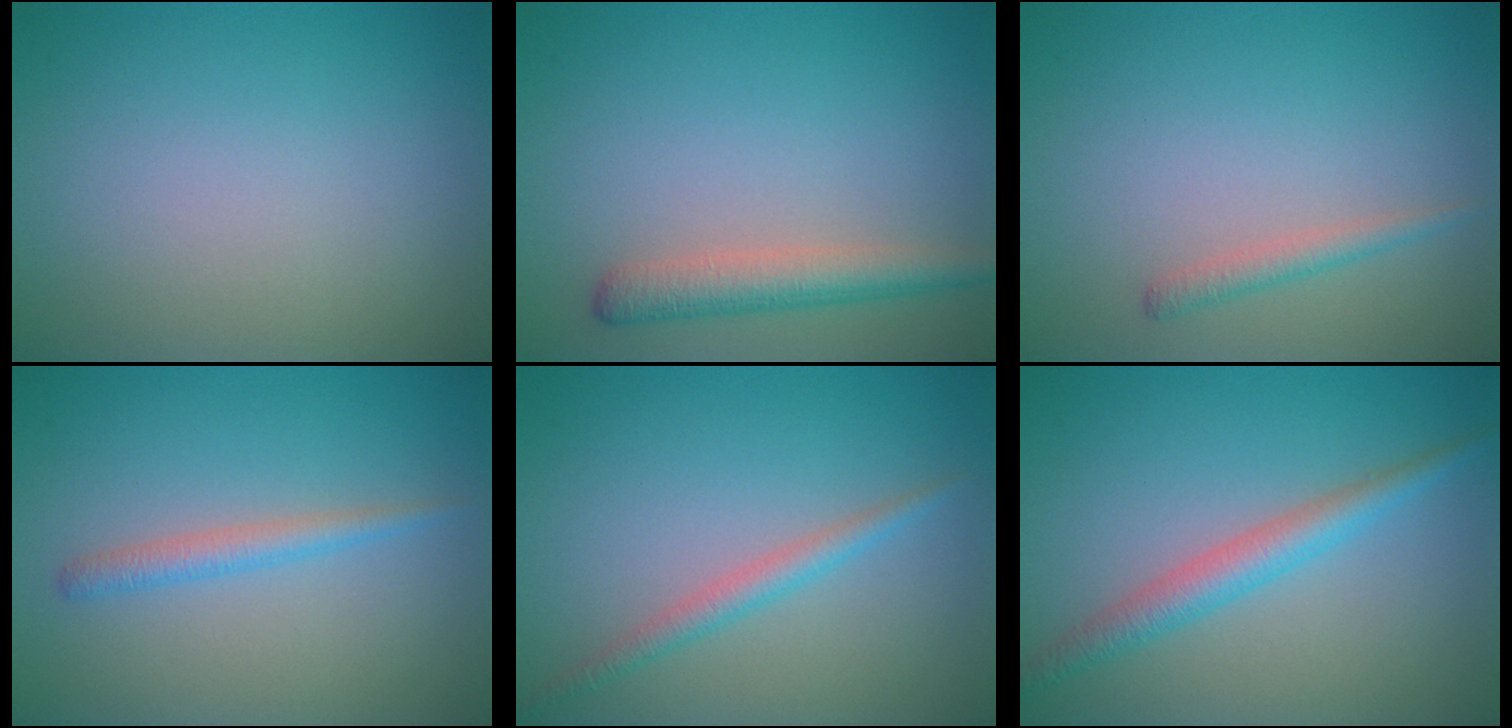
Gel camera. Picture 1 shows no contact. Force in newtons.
{"total": 3.3, "press": 3.3, "slide": 0.1}
{"total": 1.4, "press": 1.3, "slide": 0.1}
{"total": 1.7, "press": 1.7, "slide": 0.0}
{"total": 1.9, "press": 1.9, "slide": 0.1}
{"total": 3.0, "press": 3.0, "slide": 0.0}